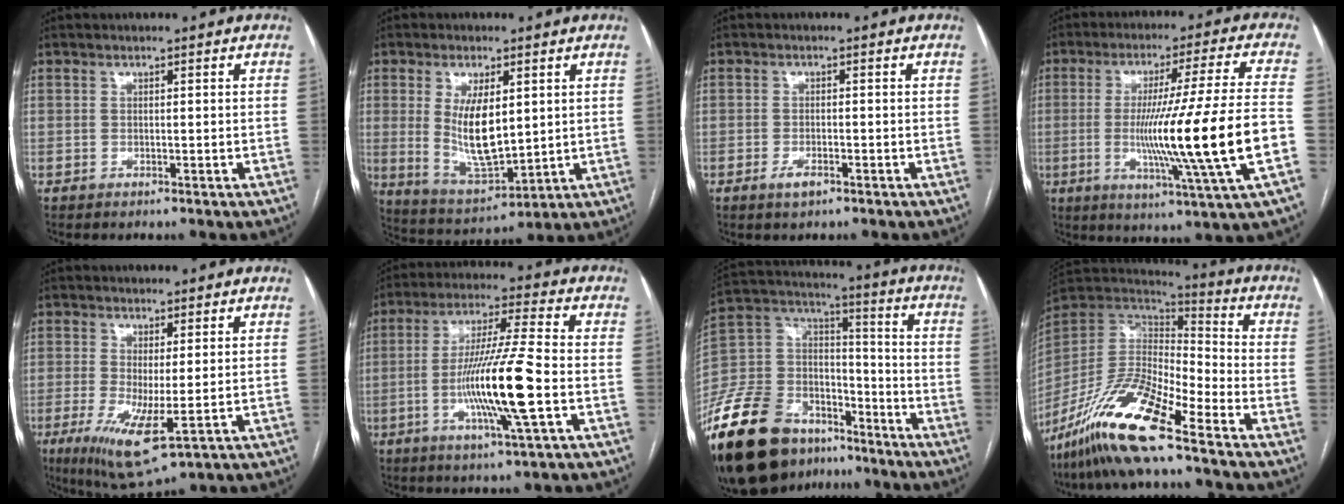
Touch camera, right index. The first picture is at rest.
{"total": 10.4, "force": [1.7, 4.1, 9.4], "torque": [-0.182, -0.009, 0.043]}
{"total": 2.2, "force": [-1.3, 0.8, 1.6], "torque": [-0.032, -0.001, -0.022]}
{"total": 19.0, "force": [-3.6, -2.1, 18.6], "torque": [-0.305, -0.016, -0.062]}
{"total": 9.5, "force": [-2.6, 2.0, 8.9], "torque": [-0.164, -0.030, -0.033]}
{"total": 13.8, "force": [-3.2, -0.5, 13.4], "torque": [-0.260, -0.011, -0.063]}
{"total": 27.4, "force": [-18.9, 14.7, 13.4], "torque": [-0.341, 0.006, -0.331]}
{"total": 17.0, "force": [-11.4, 2.7, 12.4], "torque": [-0.249, -0.012, -0.213]}